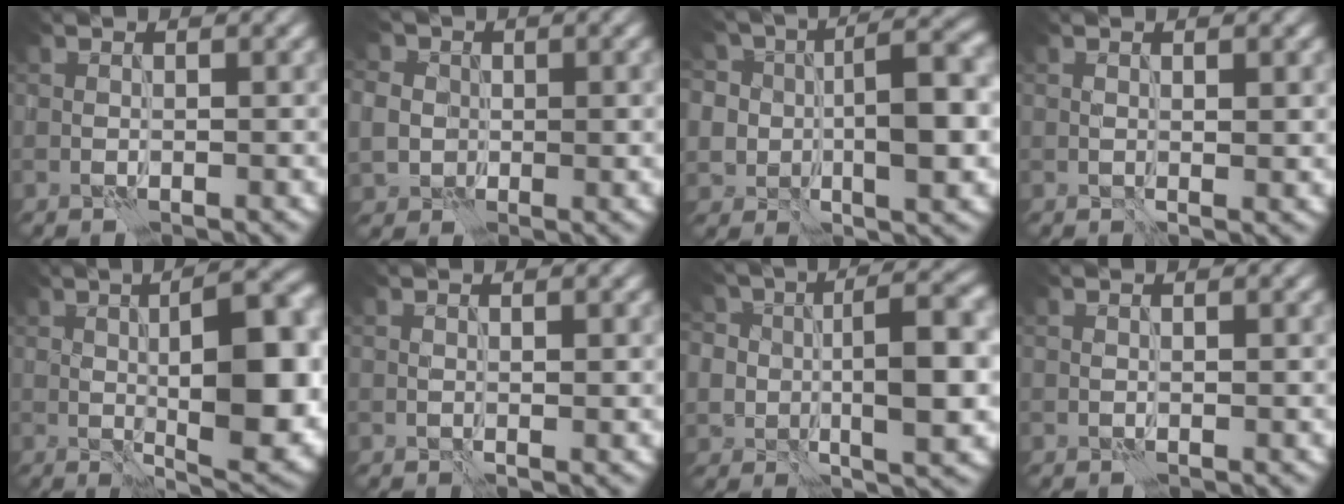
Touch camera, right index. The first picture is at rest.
{"total": 5.3, "force": [0.5, 4.7, 2.4], "torque": [-0.051, 0.015, -0.006]}
{"total": 9.7, "force": [-0.7, 6.5, 7.1], "torque": [-0.098, 0.007, -0.019]}
{"total": 1.4, "force": [0.2, 0.5, 1.3], "torque": [-0.018, -0.003, 0.005]}
{"total": 12.4, "force": [0.2, 3.9, 11.8], "torque": [-0.157, 0.003, 0.009]}
{"total": 0.8, "force": [0.1, 0.3, 0.7], "torque": [-0.010, -0.001, 0.002]}
{"total": 9.5, "force": [-0.8, 5.7, 7.5], "torque": [-0.121, 0.003, -0.018]}
{"total": 0.0}